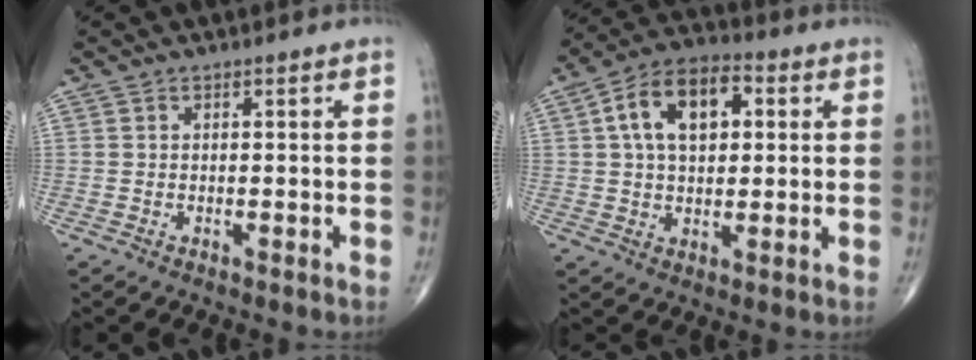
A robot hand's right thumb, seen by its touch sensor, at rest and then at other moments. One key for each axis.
{"total": 13.1, "fx": 3.0, "fy": 7.8, "fz": 10.1, "tx": -0.162, "ty": 0.021, "tz": 0.044}